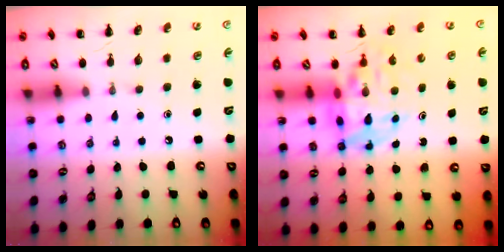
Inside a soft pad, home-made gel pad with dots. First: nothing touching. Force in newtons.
{"total": 12.3, "press": 11.9, "slide": 3.2}